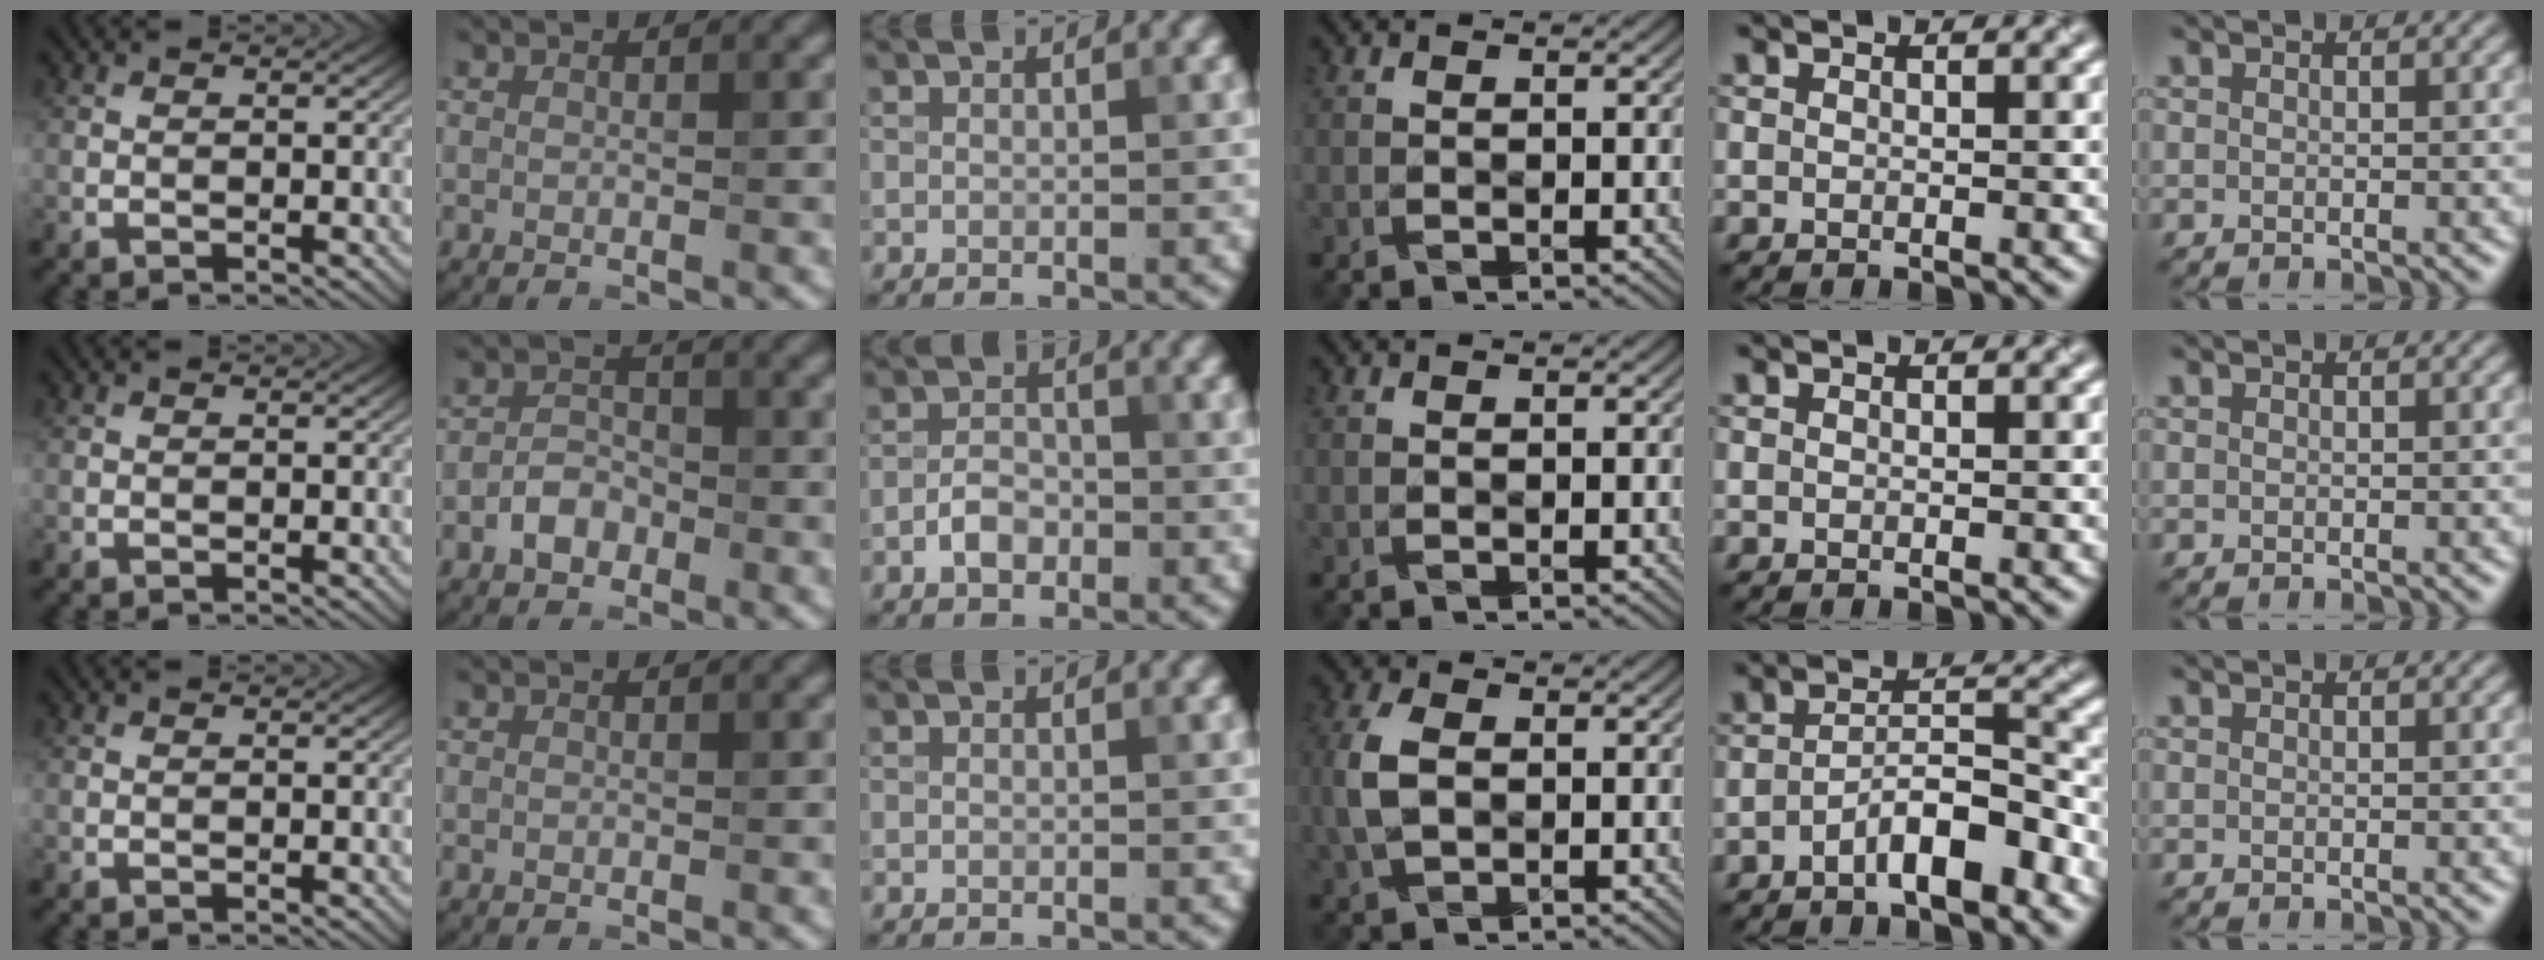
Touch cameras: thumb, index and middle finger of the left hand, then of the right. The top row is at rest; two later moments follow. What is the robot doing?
{"motion": "fold", "object": "apron"}